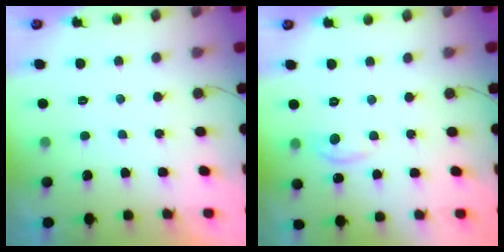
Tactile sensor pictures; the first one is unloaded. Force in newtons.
{"total": 5.1, "press": 5.0, "slide": 0.7}